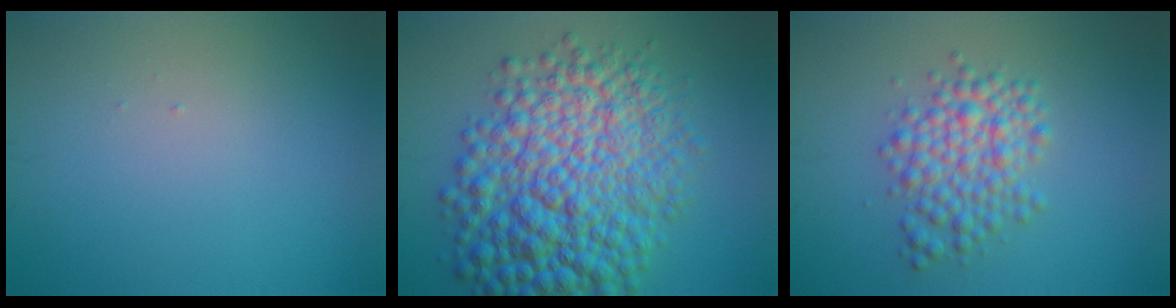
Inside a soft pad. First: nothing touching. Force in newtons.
{"total": 12.5, "press": 12.5, "slide": 0.2}
{"total": 4.5, "press": 4.5, "slide": 0.1}